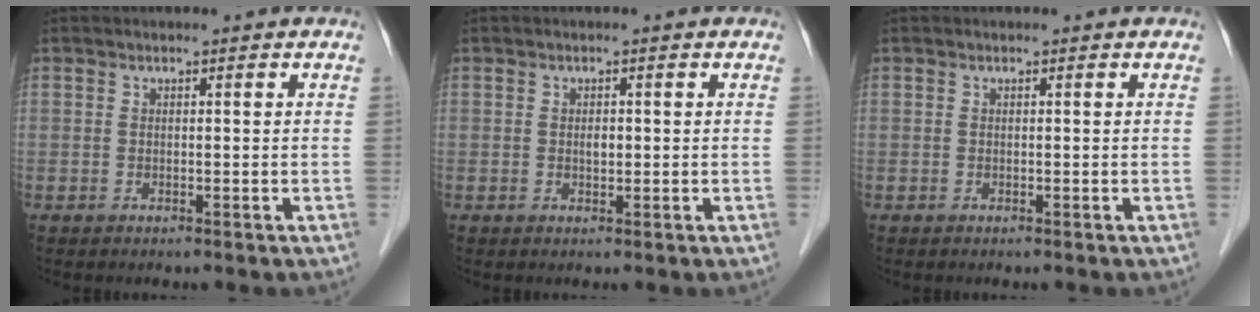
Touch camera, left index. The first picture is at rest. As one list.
[{"total": 1.1, "force": [0.1, 0.6, 1.0], "torque": [-0.018, 0.001, 0.003]}, {"total": 0.0}]